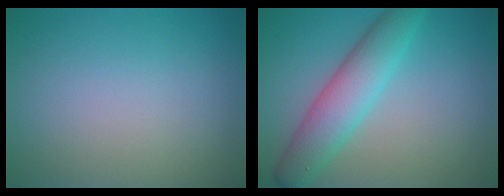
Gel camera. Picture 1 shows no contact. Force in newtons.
{"total": 5.1, "press": 5.1, "slide": 0.2}